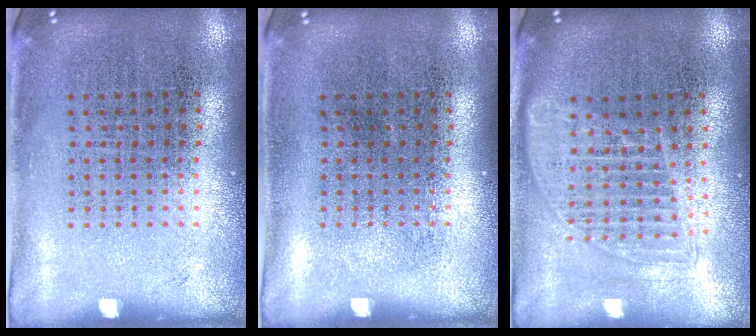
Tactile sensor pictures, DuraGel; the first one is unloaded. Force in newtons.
{"total": 0.0}
{"total": 1.6, "press": 1.4, "slide": 0.8}